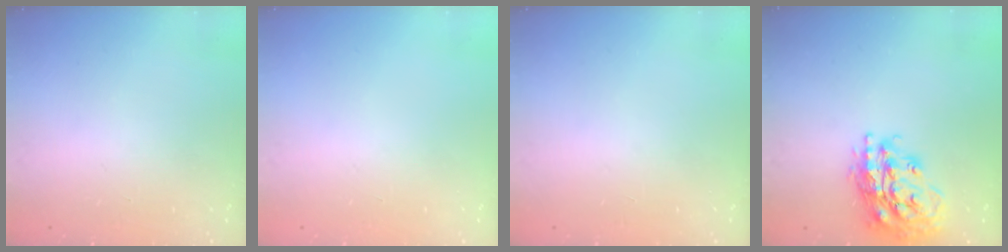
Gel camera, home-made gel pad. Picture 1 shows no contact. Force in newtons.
{"total": 0.0}
{"total": 0.0}
{"total": 21.2, "press": 21.1, "slide": 2.1}